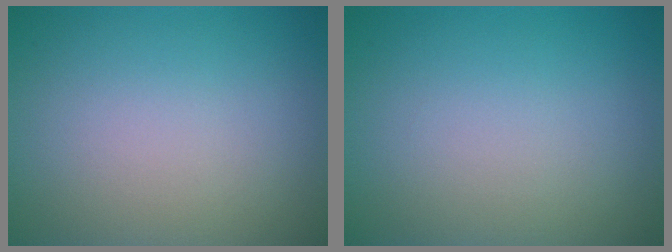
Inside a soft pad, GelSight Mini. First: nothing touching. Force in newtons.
{"total": 0.0}